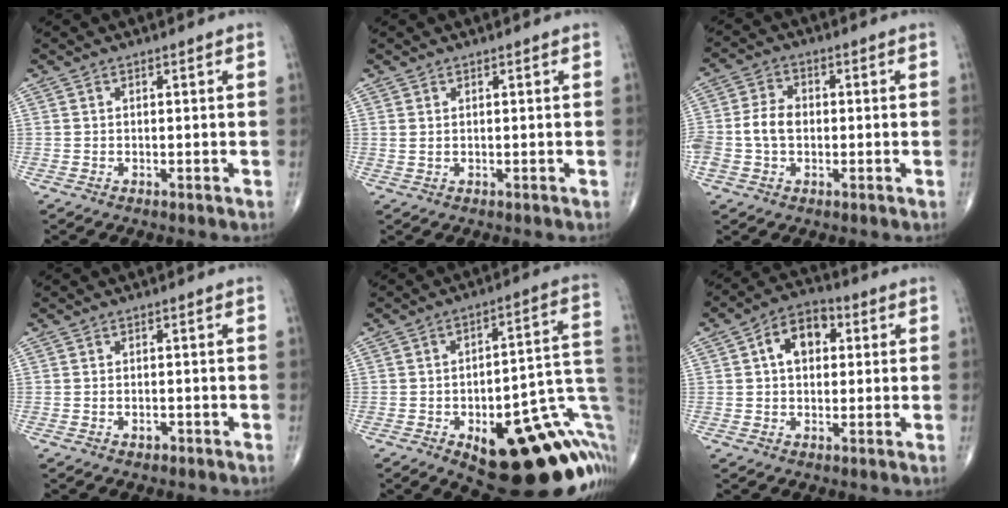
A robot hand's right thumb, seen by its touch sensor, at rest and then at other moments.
{"total": 0.7, "force": [0.3, 0.3, 0.6], "torque": [-0.018, 0.006, 0.010]}
{"total": 6.3, "force": [-0.6, 4.5, 4.3], "torque": [-0.092, 0.018, -0.014]}
{"total": 1.3, "force": [-0.7, 0.8, 0.7], "torque": [-0.013, 0.005, -0.009]}
{"total": 26.8, "force": [-8.5, 10.7, 23.1], "torque": [-0.211, 0.051, -0.097]}
{"total": 8.3, "force": [1.8, 5.6, 5.8], "torque": [-0.079, 0.015, 0.020]}